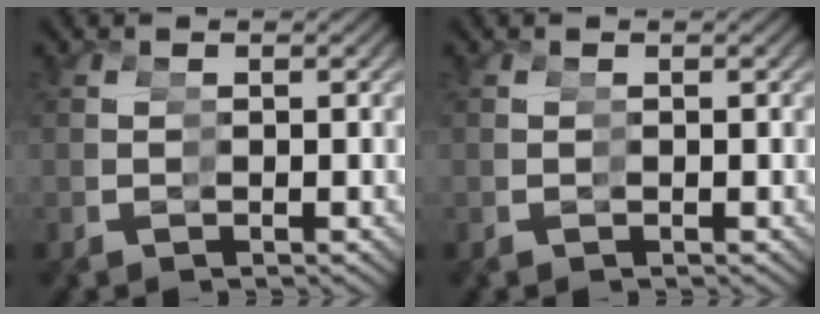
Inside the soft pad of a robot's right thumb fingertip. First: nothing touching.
{"total": 0.0}